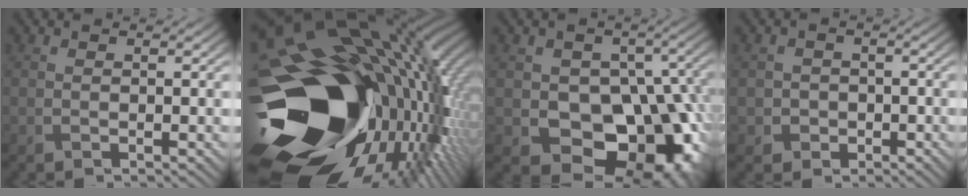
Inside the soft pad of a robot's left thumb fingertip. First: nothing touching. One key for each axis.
{"total": 21.2, "fx": -3.0, "fy": 13.9, "fz": 15.7, "tx": -0.308, "ty": -0.060, "tz": -0.029}
{"total": 14.9, "fx": -4.3, "fy": 10.5, "fz": 9.7, "tx": -0.108, "ty": -0.016, "tz": -0.063}
{"total": 3.8, "fx": -1.2, "fy": 3.5, "fz": 0.6, "tx": -0.013, "ty": -0.002, "tz": -0.040}